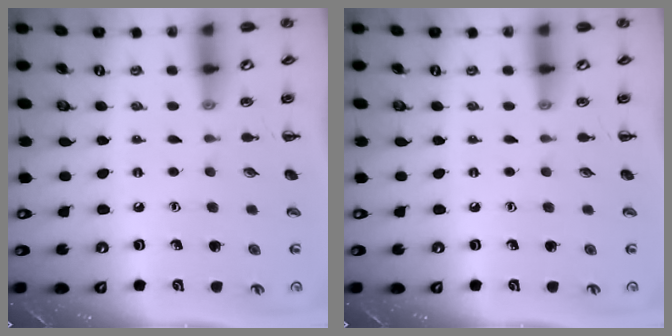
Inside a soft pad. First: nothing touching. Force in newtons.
{"total": 0.0}